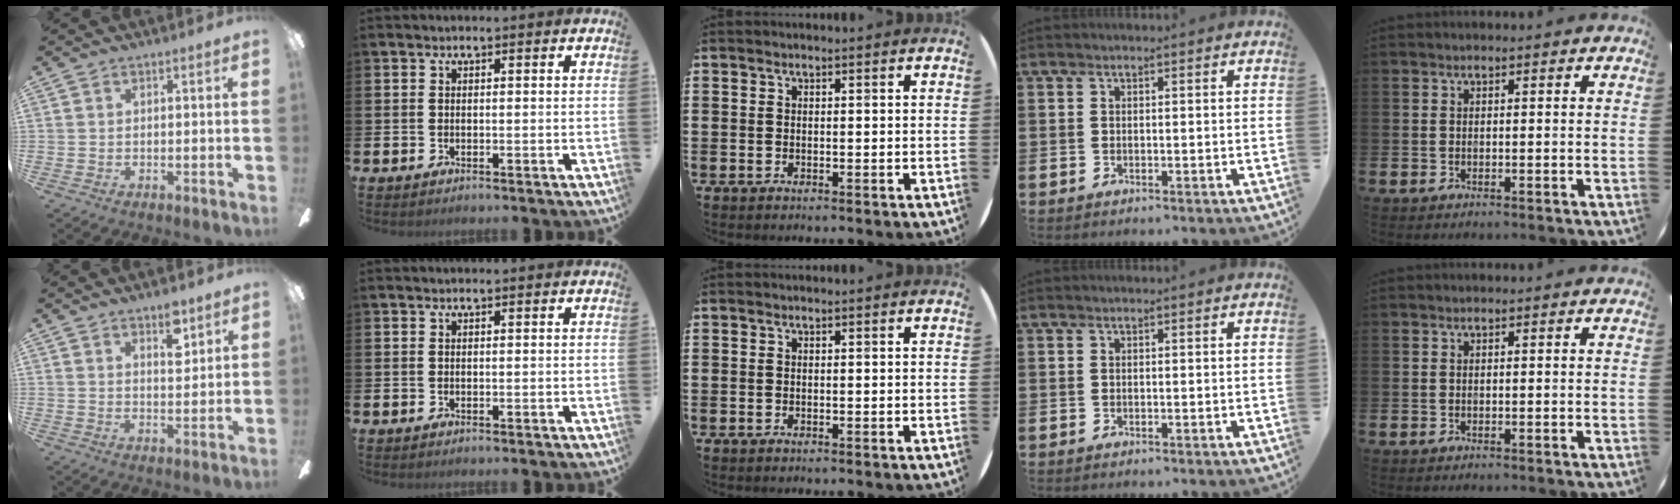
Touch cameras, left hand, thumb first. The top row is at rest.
{"thumb": {"total": 6.0, "force": [4.2, 2.3, 3.7], "torque": [-0.041, -0.021, 0.067]}}